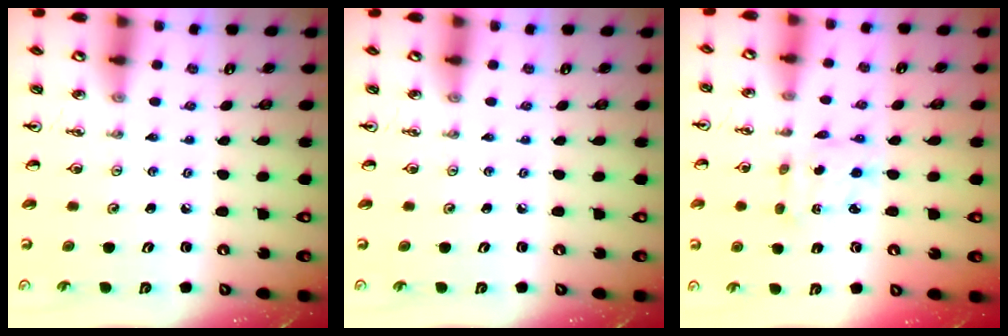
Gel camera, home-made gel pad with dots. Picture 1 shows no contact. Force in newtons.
{"total": 0.0}
{"total": 2.1, "press": 2.0, "slide": 0.8}